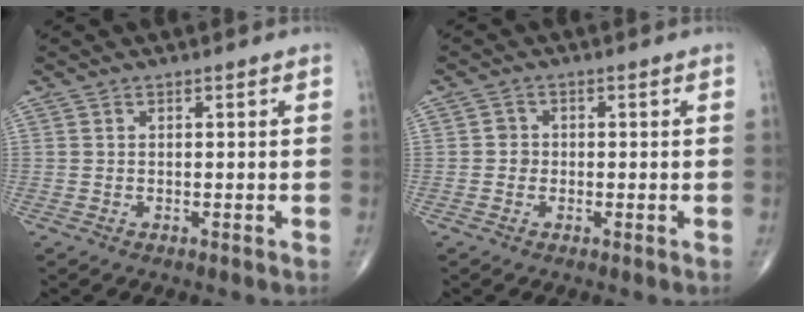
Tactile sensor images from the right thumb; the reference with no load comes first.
{"total": 1.6, "force": [-0.2, 1.5, 0.4], "torque": [0.003, 0.006, -0.006]}